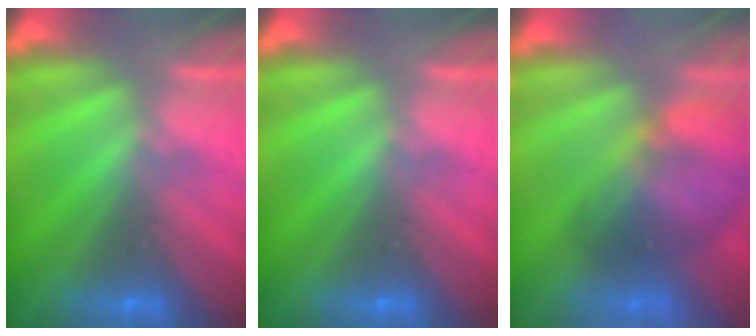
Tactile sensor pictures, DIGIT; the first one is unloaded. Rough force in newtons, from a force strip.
{"total": 0.0}
{"total": 5.7}